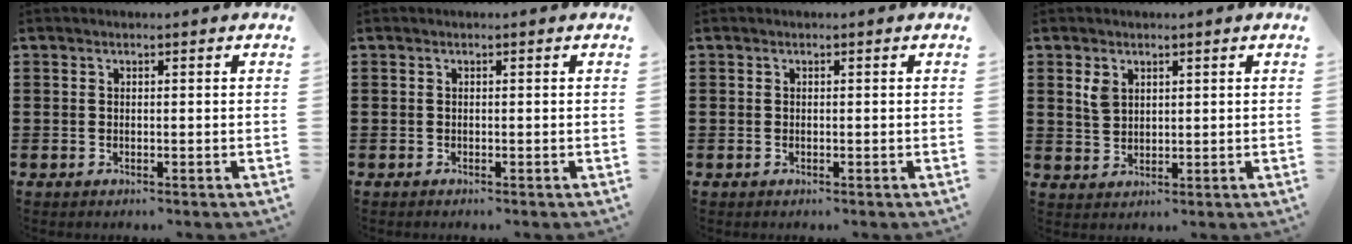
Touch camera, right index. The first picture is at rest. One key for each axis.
{"total": 0.0}
{"total": 0.0}
{"total": 2.9, "fx": 1.6, "fy": 1.9, "fz": 1.5, "tx": -0.036, "ty": 0.006, "tz": 0.030}